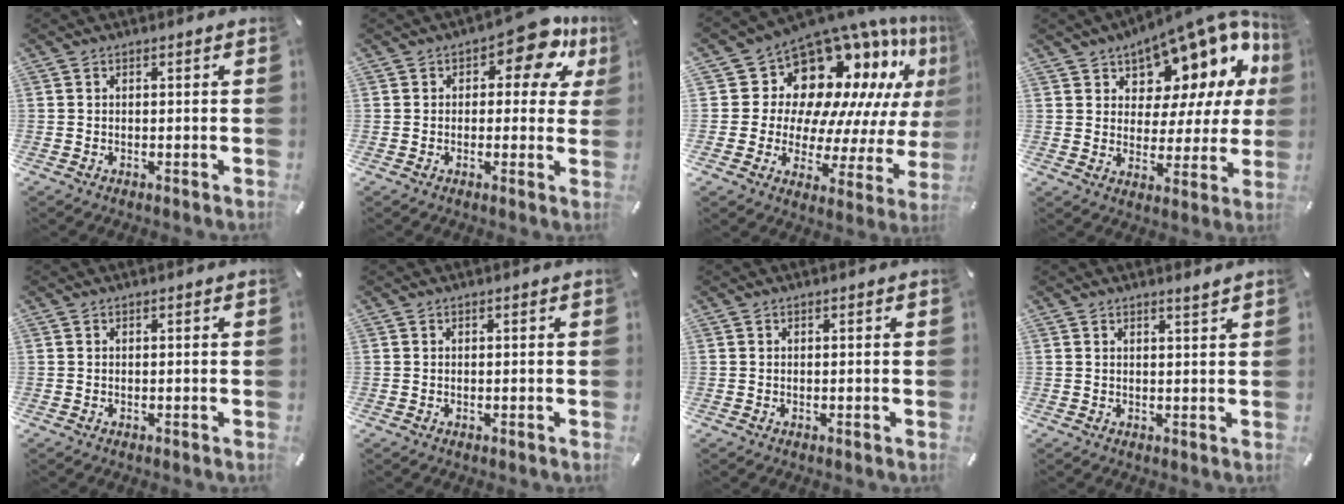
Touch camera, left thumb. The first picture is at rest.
{"total": 11.1, "force": [5.5, 5.3, 8.0], "torque": [-0.092, -0.028, 0.088]}
{"total": 16.4, "force": [10.9, 10.2, 6.8], "torque": [-0.107, -0.121, 0.197]}
{"total": 12.1, "force": [9.9, 5.9, 3.7], "torque": [-0.057, -0.095, 0.172]}
{"total": 0.0}
{"total": 0.0}
{"total": 0.0}
{"total": 1.6, "force": [1.4, -0.1, 0.6], "torque": [-0.013, -0.006, 0.027]}